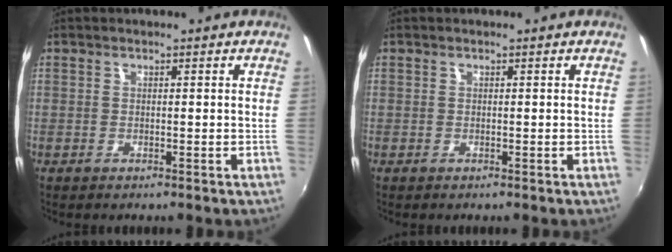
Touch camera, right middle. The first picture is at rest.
{"total": 0.0}